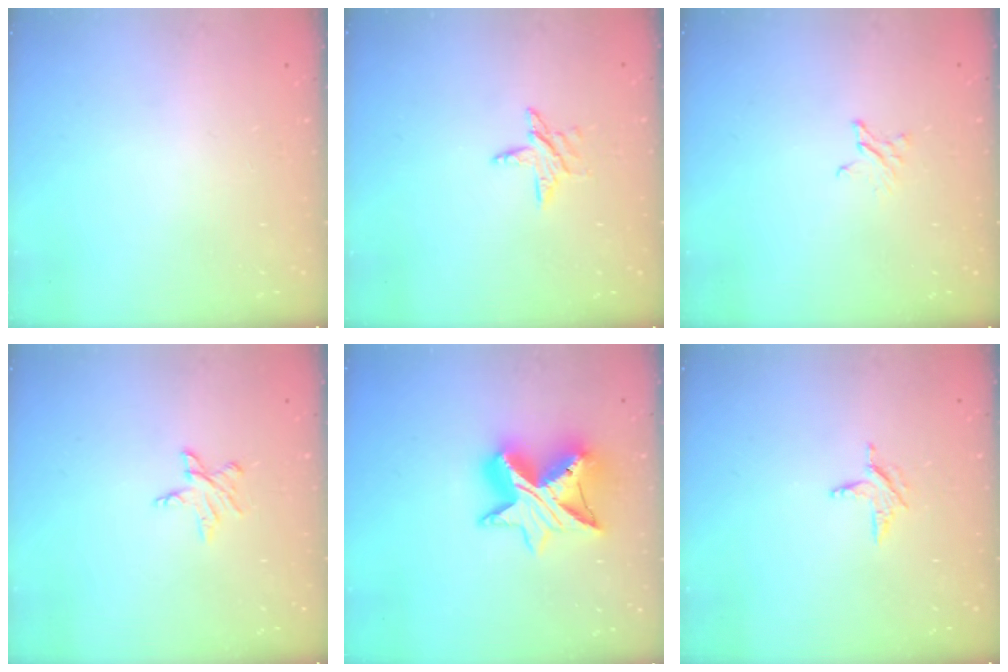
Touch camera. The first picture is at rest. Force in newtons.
{"total": 5.2, "press": 5.2, "slide": 0.5}
{"total": 1.9, "press": 1.9, "slide": 0.3}
{"total": 5.5, "press": 5.4, "slide": 0.5}
{"total": 13.9, "press": 13.8, "slide": 1.1}
{"total": 4.4, "press": 4.4, "slide": 0.3}